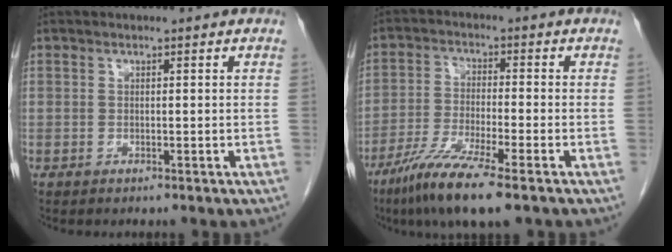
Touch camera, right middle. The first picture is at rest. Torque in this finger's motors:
{"motor_torque": [1.29, -0.85, 0.45, 0.15]}